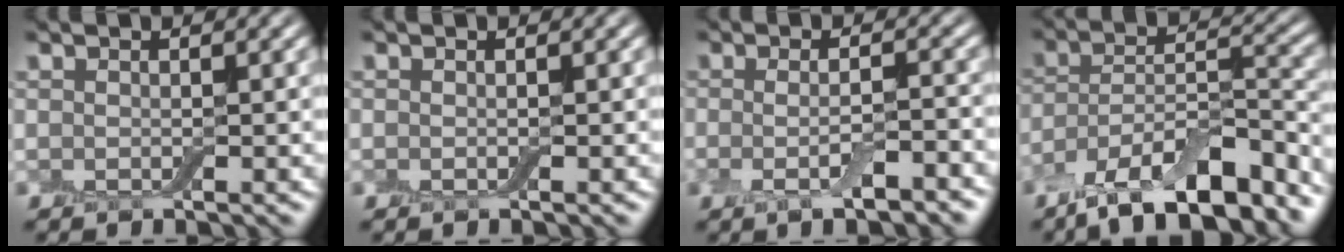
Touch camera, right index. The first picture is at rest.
{"total": 0.0}
{"total": 3.2, "force": [-1.0, 0.7, 3.0], "torque": [-0.059, -0.004, -0.019]}
{"total": 11.3, "force": [-8.5, 3.7, 6.5], "torque": [-0.110, 0.011, -0.151]}